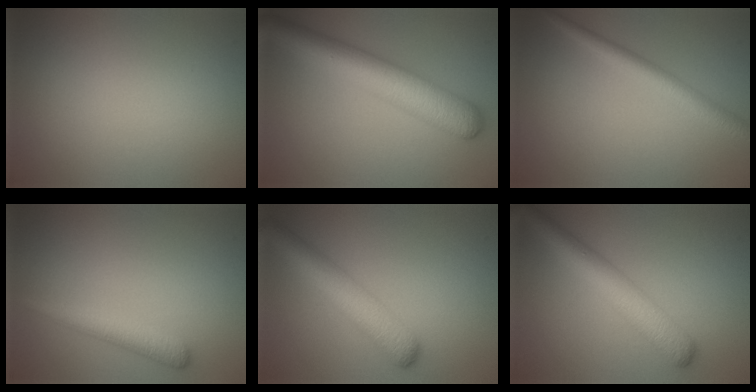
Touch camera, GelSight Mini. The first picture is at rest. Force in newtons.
{"total": 7.3, "press": 7.3, "slide": 0.2}
{"total": 3.0, "press": 3.0, "slide": 0.2}
{"total": 2.8, "press": 2.8, "slide": 0.2}
{"total": 4.8, "press": 4.8, "slide": 0.2}
{"total": 4.8, "press": 4.8, "slide": 0.2}